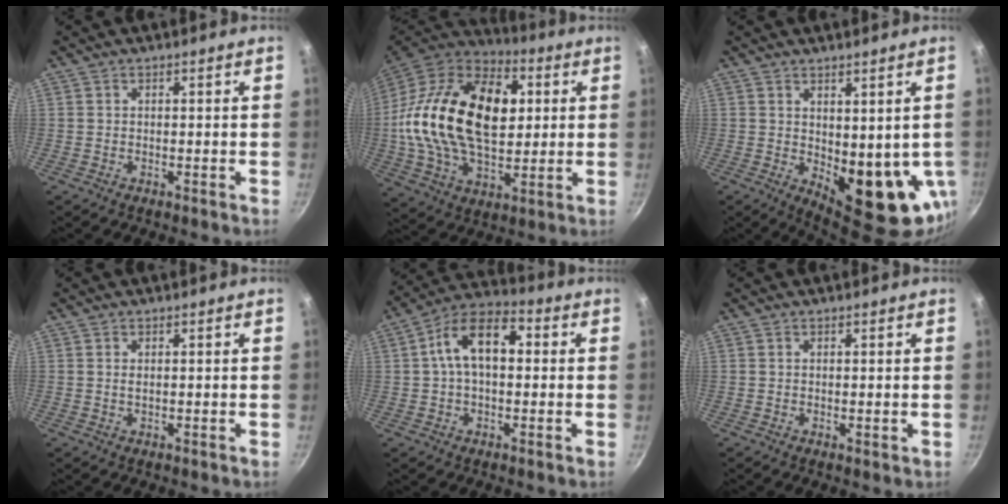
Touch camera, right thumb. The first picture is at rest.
{"total": 29.8, "force": [4.3, 18.2, 23.3], "torque": [-0.406, 0.017, 0.064]}
{"total": 13.1, "force": [-0.3, 6.6, 11.4], "torque": [-0.124, -0.027, 0.015]}
{"total": 0.9, "force": [0.2, 0.4, 0.8], "torque": [-0.015, 0.000, 0.003]}
{"total": 12.2, "force": [1.6, 7.2, 9.7], "torque": [-0.140, 0.036, 0.010]}
{"total": 0.6, "force": [0.1, 0.1, 0.5], "torque": [-0.008, -0.003, 0.000]}